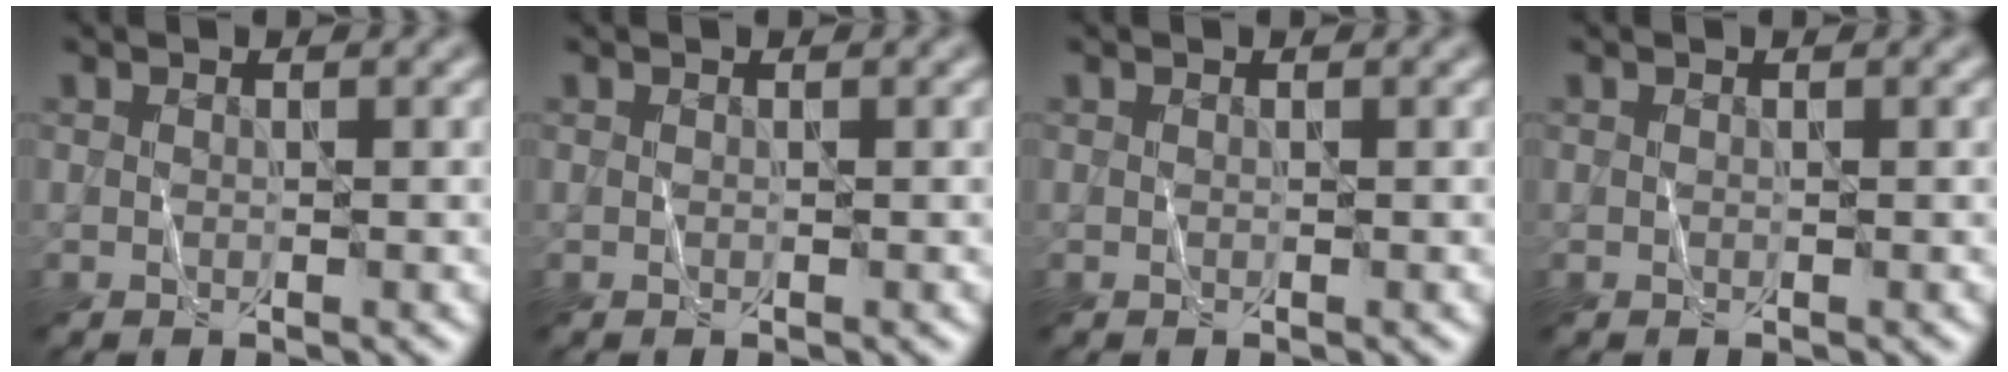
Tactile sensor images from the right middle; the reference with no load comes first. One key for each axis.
{"total": 0.0}
{"total": 0.0}
{"total": 0.0}